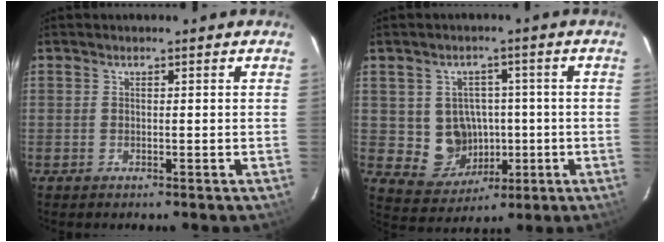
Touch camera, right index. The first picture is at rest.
{"total": 8.8, "force": [-0.4, 8.4, 2.6], "torque": [-0.066, 0.015, 0.017]}